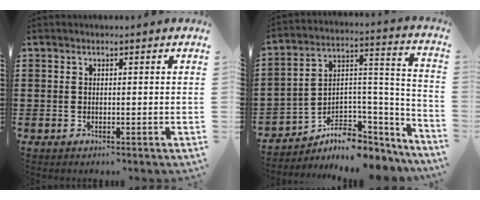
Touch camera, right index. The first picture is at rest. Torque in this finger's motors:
{"motor_torque": [-0.68, 0.39, 0.08, -0.10]}